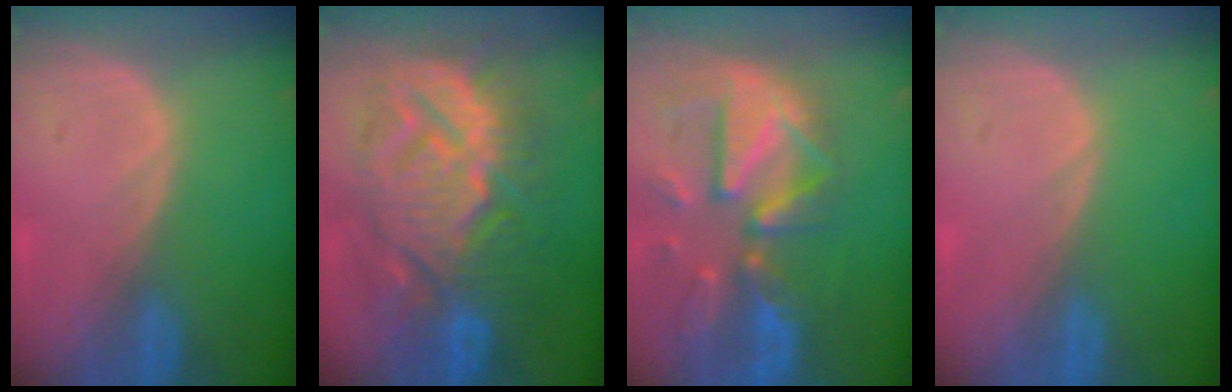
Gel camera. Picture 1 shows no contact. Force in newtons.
{"total": 14.0, "press": 13.9, "slide": 1.4}
{"total": 12.1, "press": 10.5, "slide": 6.1}
{"total": 0.0}